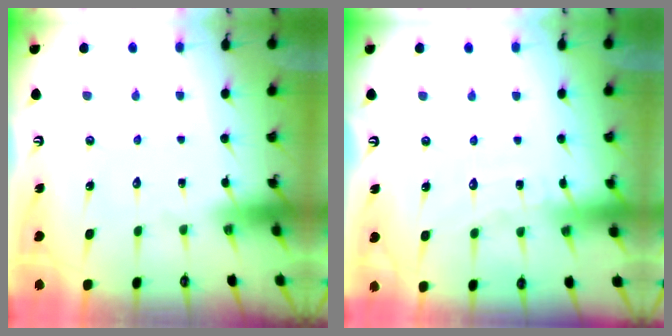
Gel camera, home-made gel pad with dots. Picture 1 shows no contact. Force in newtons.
{"total": 6.5, "press": 6.5, "slide": 0.4}